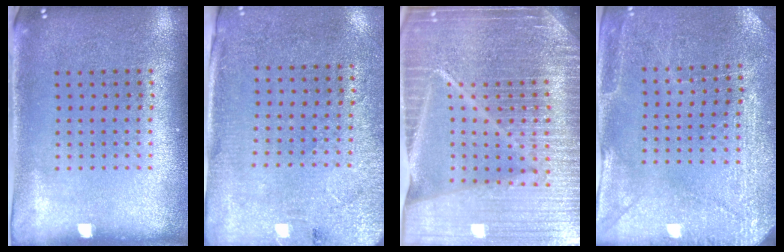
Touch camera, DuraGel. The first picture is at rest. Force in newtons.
{"total": 2.7, "press": 2.3, "slide": 1.5}
{"total": 6.8, "press": 5.8, "slide": 3.5}
{"total": 2.9, "press": 2.8, "slide": 0.7}